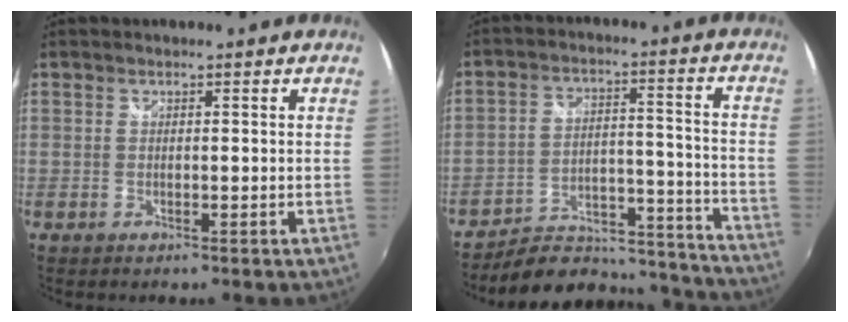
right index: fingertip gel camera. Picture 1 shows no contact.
{"total": 21.2, "force": [-19.2, 7.3, 5.4], "torque": [-0.087, 0.044, -0.240]}